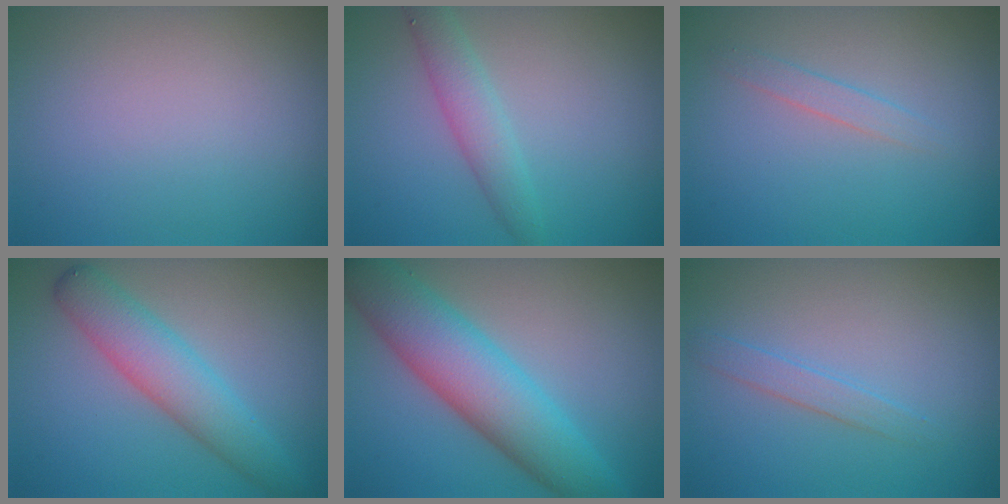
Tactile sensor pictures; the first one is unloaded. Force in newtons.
{"total": 2.8, "press": 2.8, "slide": 0.2}
{"total": 1.1, "press": 1.1, "slide": 0.1}
{"total": 4.8, "press": 4.8, "slide": 0.1}
{"total": 8.3, "press": 8.3, "slide": 0.3}
{"total": 1.5, "press": 1.5, "slide": 0.1}